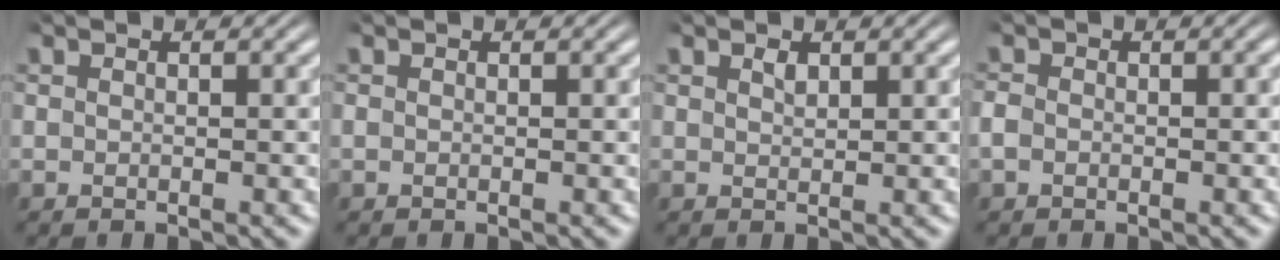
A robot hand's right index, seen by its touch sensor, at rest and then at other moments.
{"total": 0.5, "force": [-0.1, 0.4, 0.3], "torque": [-0.006, -0.002, -0.002]}
{"total": 0.6, "force": [0.4, -0.3, 0.3], "torque": [-0.003, -0.006, 0.015]}
{"total": 1.2, "force": [-0.6, 0.8, 0.7], "torque": [-0.022, -0.005, -0.009]}